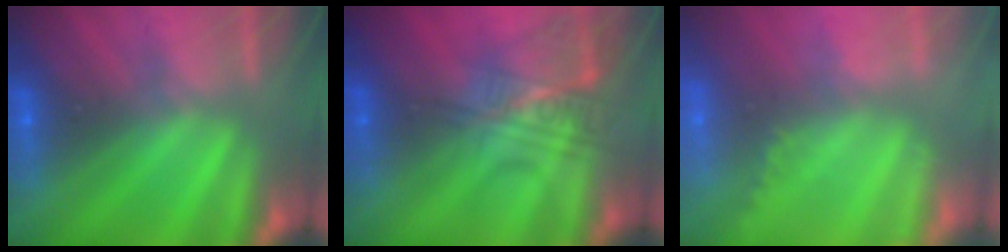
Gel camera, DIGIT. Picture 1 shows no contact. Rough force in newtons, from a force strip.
{"total": 2.4}
{"total": 1.7}